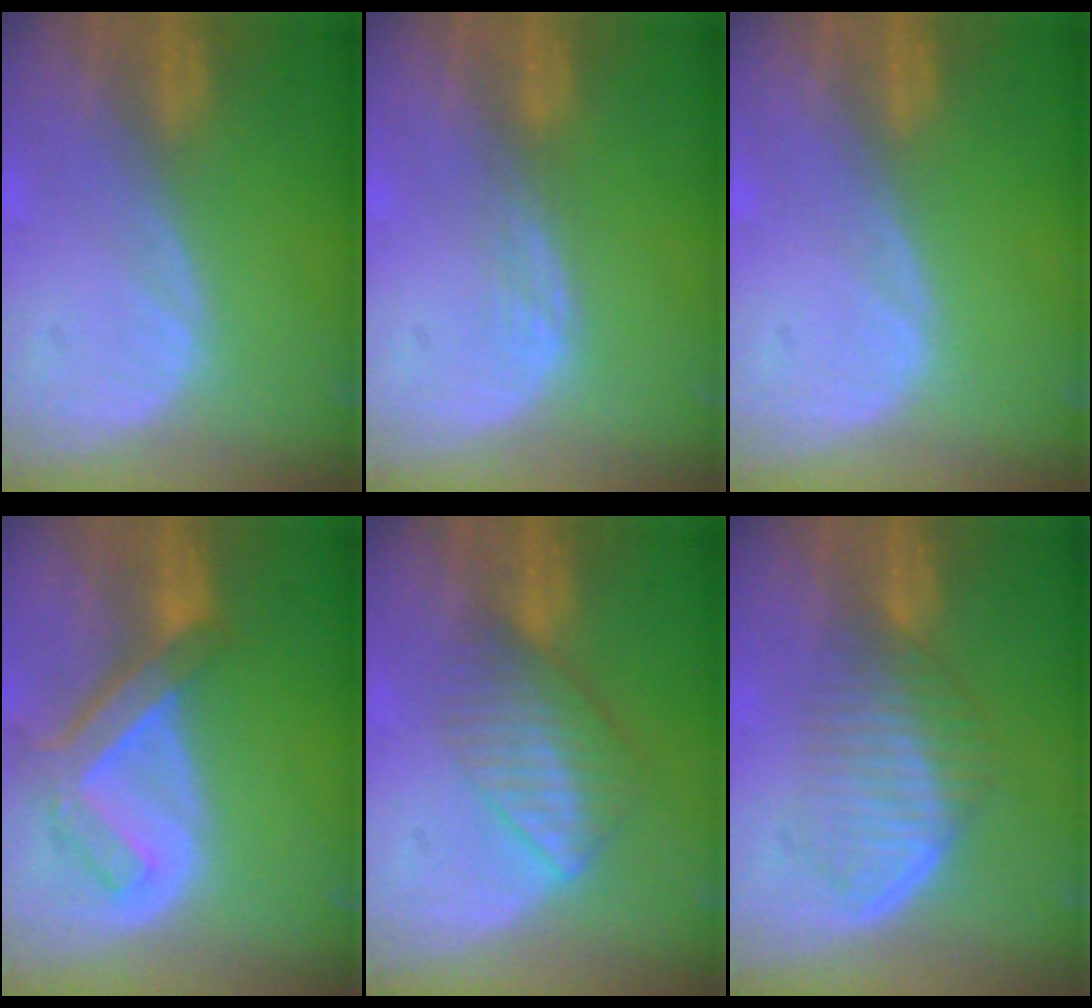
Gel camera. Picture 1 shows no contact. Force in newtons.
{"total": 1.5, "press": 1.5, "slide": 0.3}
{"total": 0.0}
{"total": 7.6, "press": 6.6, "slide": 3.7}
{"total": 6.7, "press": 5.9, "slide": 3.1}
{"total": 7.0, "press": 6.1, "slide": 3.5}